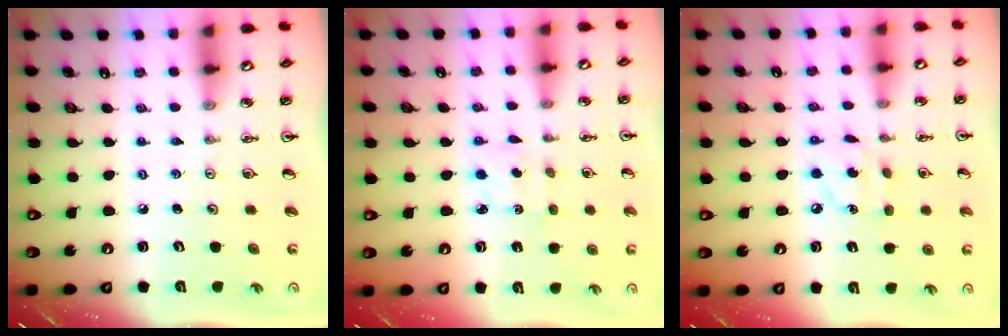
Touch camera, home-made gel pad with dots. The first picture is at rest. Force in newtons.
{"total": 1.7, "press": 1.5, "slide": 0.8}
{"total": 6.1, "press": 6.1, "slide": 0.2}